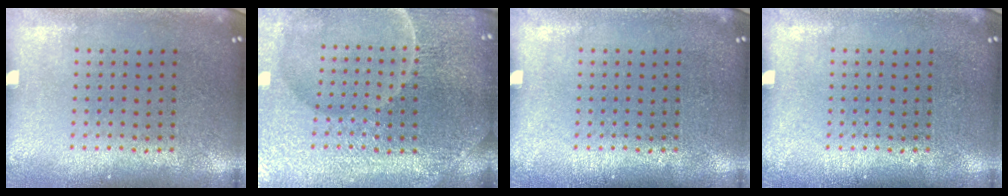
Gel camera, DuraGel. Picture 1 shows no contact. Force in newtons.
{"total": 5.9, "press": 5.4, "slide": 2.3}
{"total": 0.0}
{"total": 0.0}